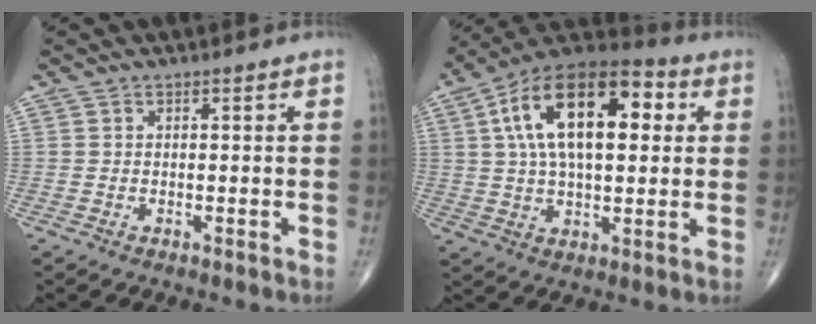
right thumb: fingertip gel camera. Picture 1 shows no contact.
{"total": 21.4, "force": [5.0, 10.7, 17.8], "torque": [-0.285, 0.020, 0.070]}